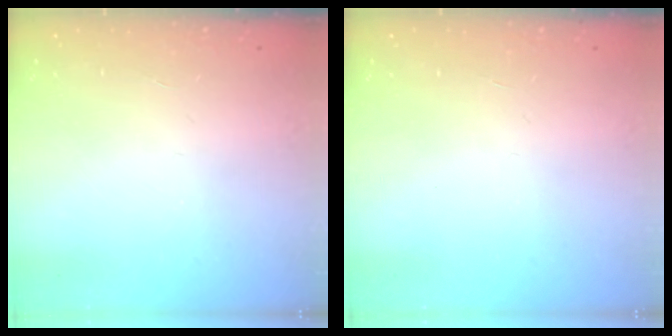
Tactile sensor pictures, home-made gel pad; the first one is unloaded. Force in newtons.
{"total": 0.0}